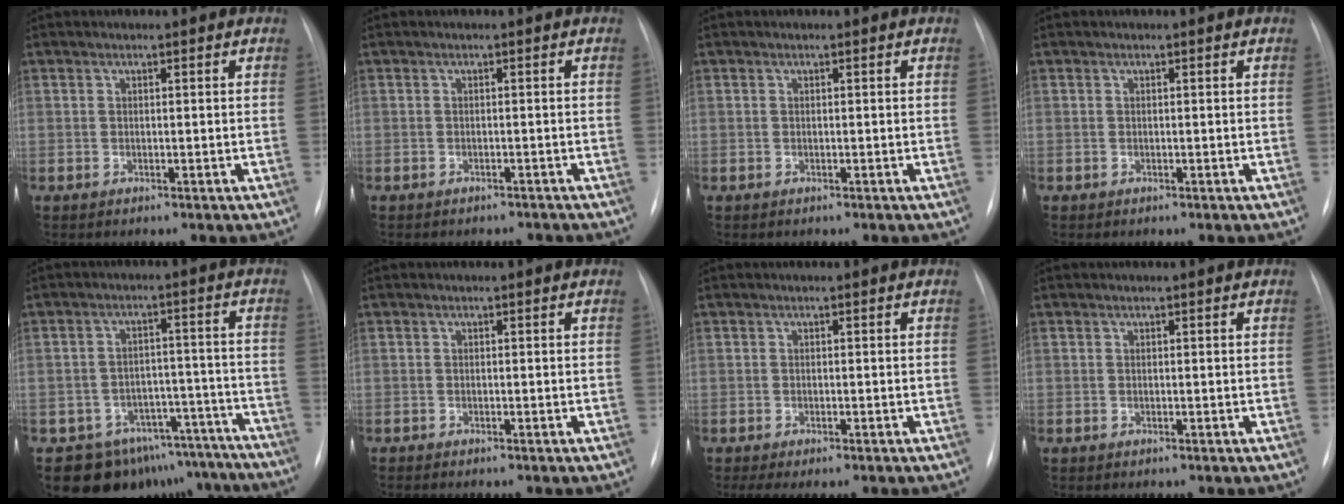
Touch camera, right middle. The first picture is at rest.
{"total": 3.6, "force": [-3.4, 1.3, 0.6], "torque": [-0.004, 0.001, -0.037]}
{"total": 0.0}
{"total": 0.0}
{"total": 14.4, "force": [-12.2, 7.7, 1.0], "torque": [0.007, 0.054, -0.145]}
{"total": 0.6, "force": [-0.5, 0.0, 0.2], "torque": [-0.008, -0.003, -0.008]}
{"total": 3.8, "force": [-2.9, 0.8, 2.4], "torque": [-0.036, -0.010, -0.036]}
{"total": 0.0}